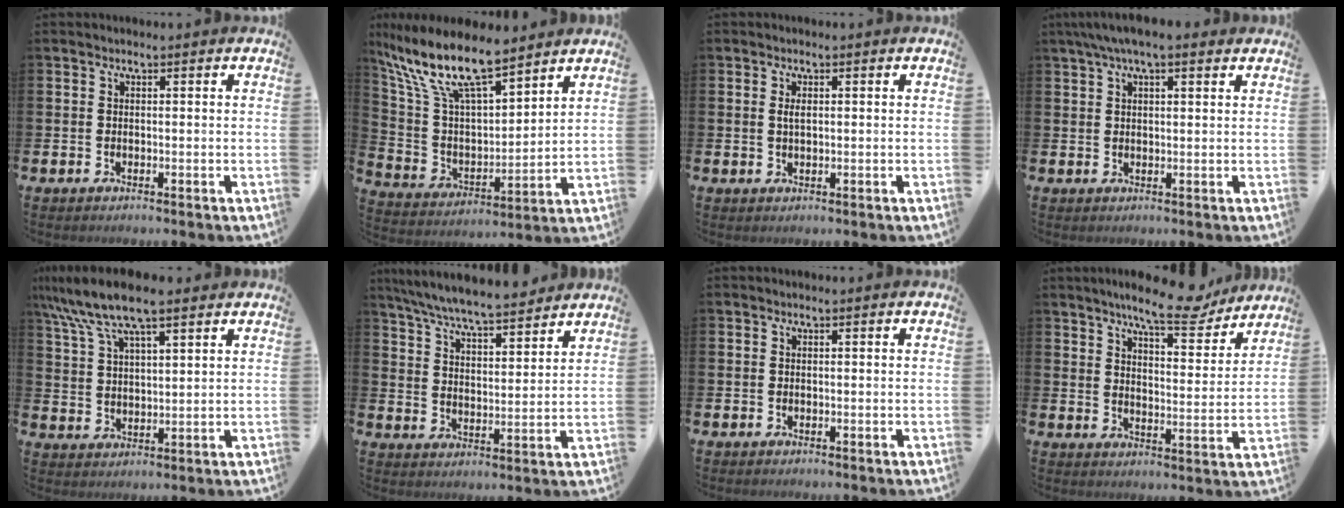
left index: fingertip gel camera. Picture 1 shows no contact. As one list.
[{"total": 12.4, "force": [10.3, 2.8, 6.4], "torque": [-0.171, -0.056, 0.182]}, {"total": 1.4, "force": [0.3, 0.6, 1.3], "torque": [-0.016, 0.000, 0.002]}, {"total": 4.6, "force": [3.3, 1.1, 2.9], "torque": [-0.053, -0.004, 0.058]}, {"total": 9.4, "force": [7.5, 2.4, 5.2], "torque": [-0.127, -0.012, 0.138]}, {"total": 7.4, "force": [7.1, 0.3, 2.1], "torque": [-0.070, -0.045, 0.126]}, {"total": 0.0}, {"total": 9.6, "force": [8.5, 1.6, 4.2], "torque": [-0.079, -0.044, 0.148]}]